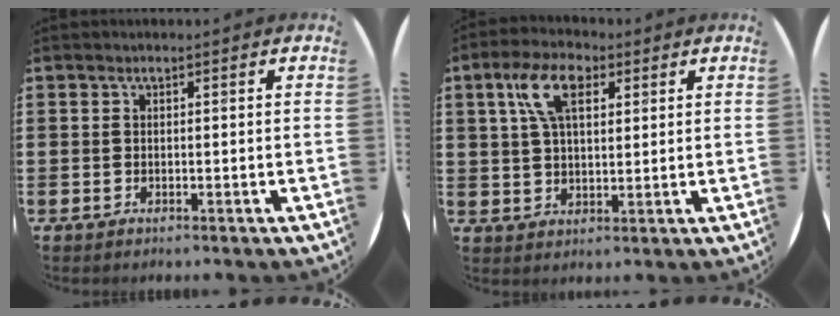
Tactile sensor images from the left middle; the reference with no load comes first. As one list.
[{"total": 7.5, "force": [3.6, 3.8, 5.3], "torque": [-0.119, 0.018, 0.065]}]